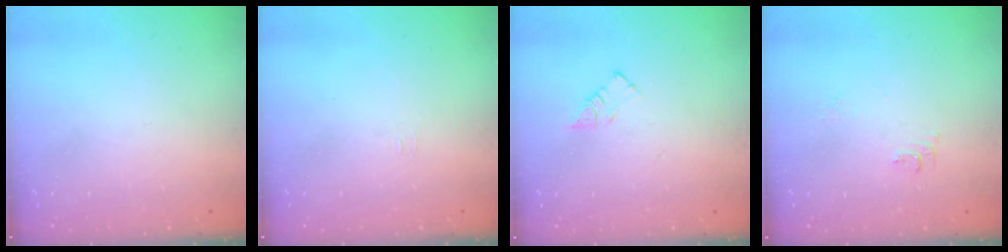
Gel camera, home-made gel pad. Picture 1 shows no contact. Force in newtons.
{"total": 3.9, "press": 3.8, "slide": 0.5}
{"total": 3.3, "press": 3.3, "slide": 0.2}
{"total": 5.7, "press": 5.6, "slide": 0.7}